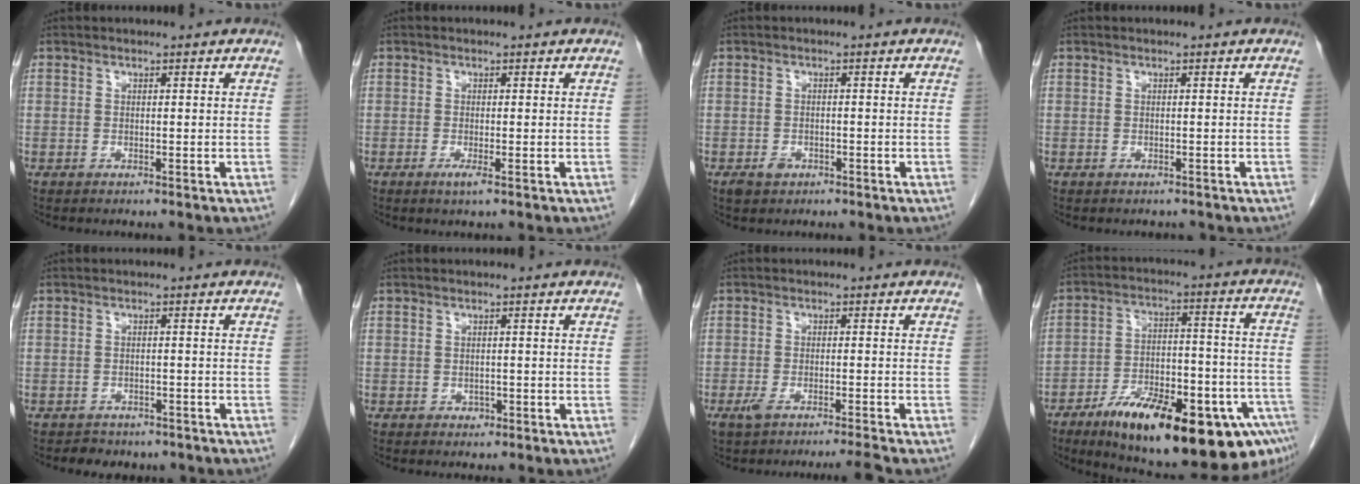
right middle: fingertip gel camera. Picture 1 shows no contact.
{"total": 1.5, "force": [-0.7, 0.0, 1.3], "torque": [-0.023, -0.004, -0.013]}
{"total": 1.9, "force": [-1.1, 1.3, 0.9], "torque": [-0.015, 0.002, -0.012]}
{"total": 1.2, "force": [-1.1, 0.6, 0.0], "torque": [-0.004, 0.001, -0.016]}
{"total": 3.9, "force": [-3.2, 2.3, 0.7], "torque": [-0.015, 0.006, -0.038]}
{"total": 0.9, "force": [-0.4, 0.7, 0.3], "torque": [-0.005, 0.002, -0.003]}
{"total": 4.4, "force": [-3.5, -0.6, 2.5], "torque": [-0.046, -0.004, -0.063]}
{"total": 24.2, "force": [-15.1, 6.0, 17.9], "torque": [-0.201, 0.018, -0.224]}